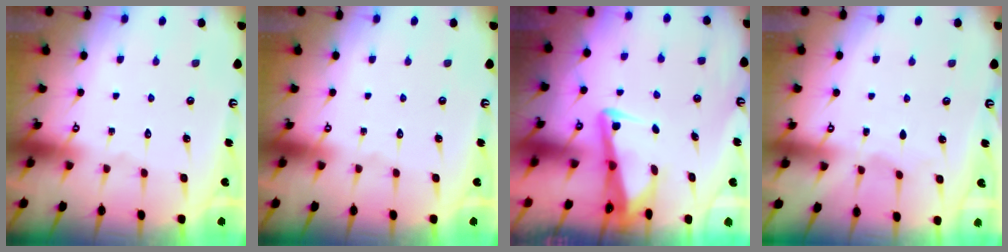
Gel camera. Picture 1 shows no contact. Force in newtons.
{"total": 0.0}
{"total": 3.4, "press": 3.3, "slide": 0.8}
{"total": 2.7, "press": 2.7, "slide": 0.2}